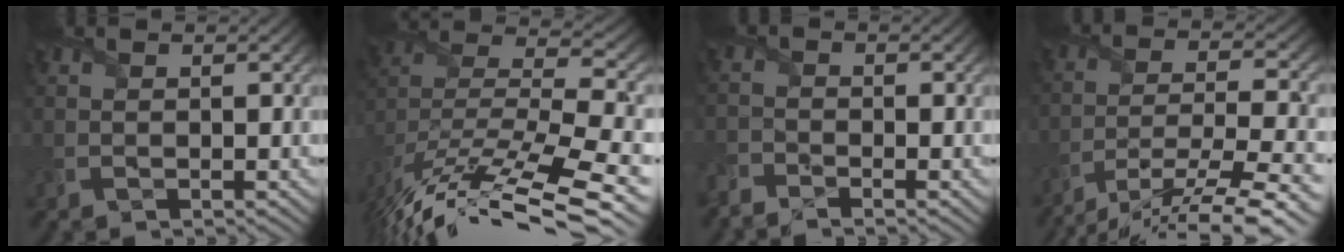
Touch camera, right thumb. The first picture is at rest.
{"total": 15.2, "force": [-10.5, 4.5, 10.1], "torque": [-0.201, 0.019, -0.142]}
{"total": 2.6, "force": [-2.5, 0.4, 0.6], "torque": [-0.017, -0.007, -0.065]}
{"total": 12.8, "force": [-10.3, 2.2, 7.4], "torque": [-0.139, -0.012, -0.162]}